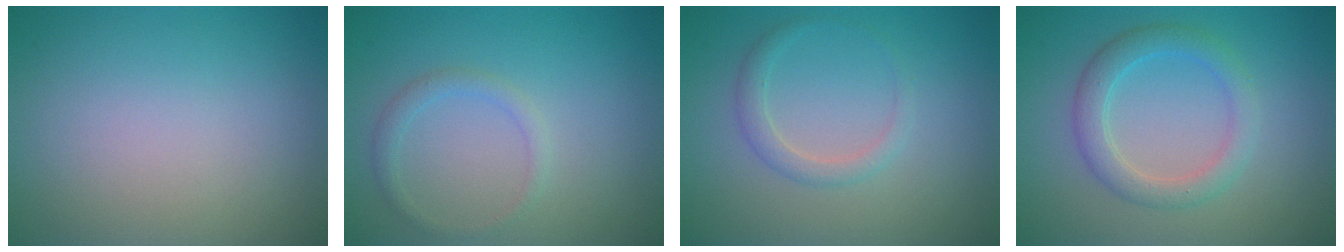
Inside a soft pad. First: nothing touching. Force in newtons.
{"total": 1.4, "press": 1.4, "slide": 0.0}
{"total": 1.7, "press": 1.7, "slide": 0.1}
{"total": 3.1, "press": 3.1, "slide": 0.1}